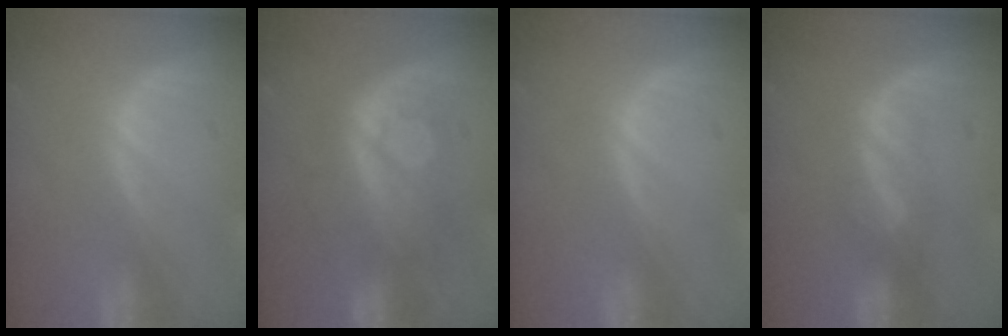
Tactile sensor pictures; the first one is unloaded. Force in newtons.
{"total": 7.8, "press": 7.8, "slide": 0.6}
{"total": 0.0}
{"total": 3.5, "press": 3.1, "slide": 1.6}